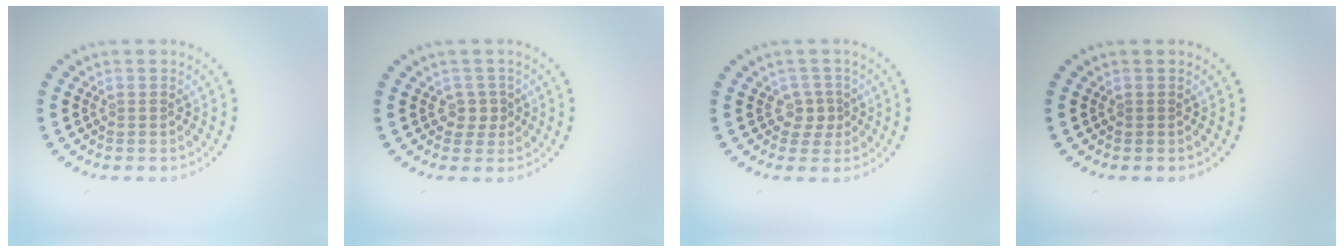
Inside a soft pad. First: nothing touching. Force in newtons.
{"total": 1.5, "press": 1.2, "slide": 0.9}
{"total": 1.8, "press": 1.4, "slide": 1.2}
{"total": 0.0}